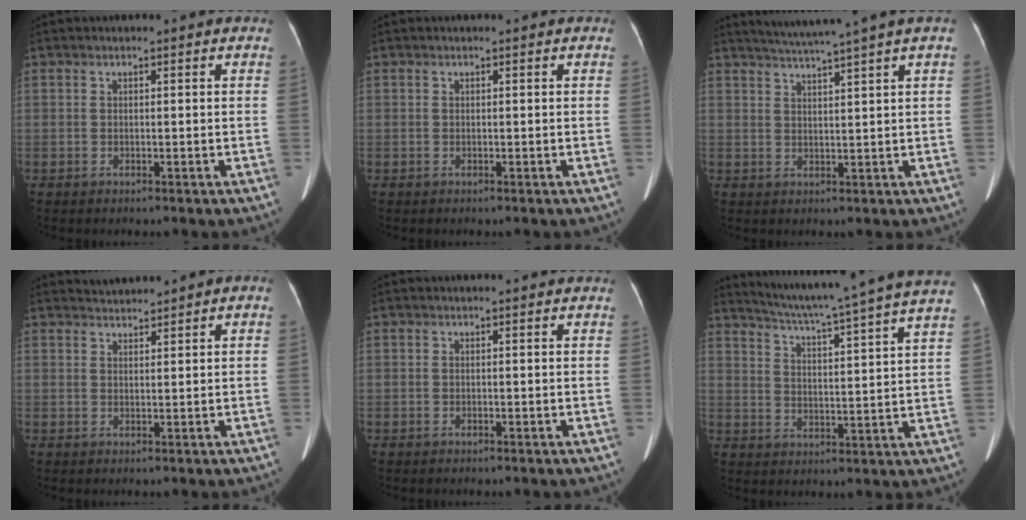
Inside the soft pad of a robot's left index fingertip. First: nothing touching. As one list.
[{"total": 0.0}, {"total": 6.3, "force": [5.2, -1.7, 3.0], "torque": [-0.051, 0.009, 0.084]}, {"total": 1.5, "force": [1.5, 0.1, 0.2], "torque": [-0.003, 0.018, 0.030]}, {"total": 0.0}, {"total": 19.4, "force": [17.0, -2.1, 9.1], "torque": [-0.155, -0.032, 0.225]}]